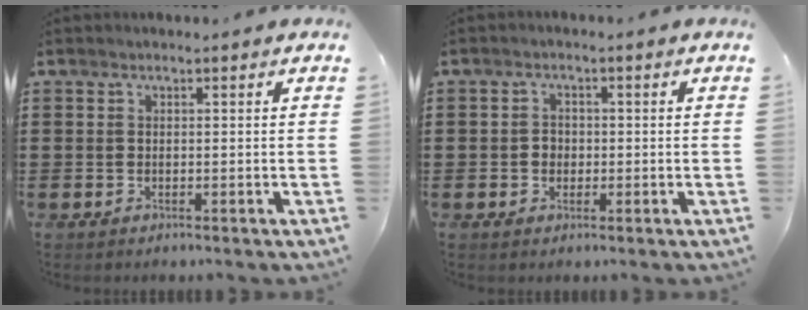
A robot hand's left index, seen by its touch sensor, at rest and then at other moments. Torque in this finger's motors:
{"motor_torque": [0.47, 0.46, 0.21, 0.01]}